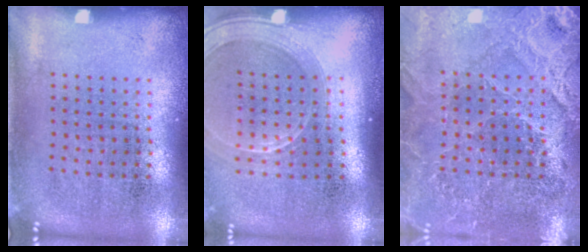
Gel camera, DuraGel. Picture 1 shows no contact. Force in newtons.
{"total": 2.0, "press": 1.8, "slide": 0.9}
{"total": 3.7, "press": 3.5, "slide": 1.0}